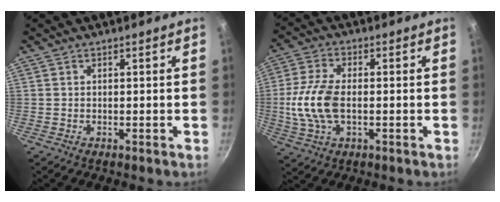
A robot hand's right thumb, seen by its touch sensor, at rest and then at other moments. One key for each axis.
{"total": 11.0, "fx": -1.0, "fy": 5.7, "fz": 9.3, "tx": -0.195, "ty": 0.011, "tz": -0.026}